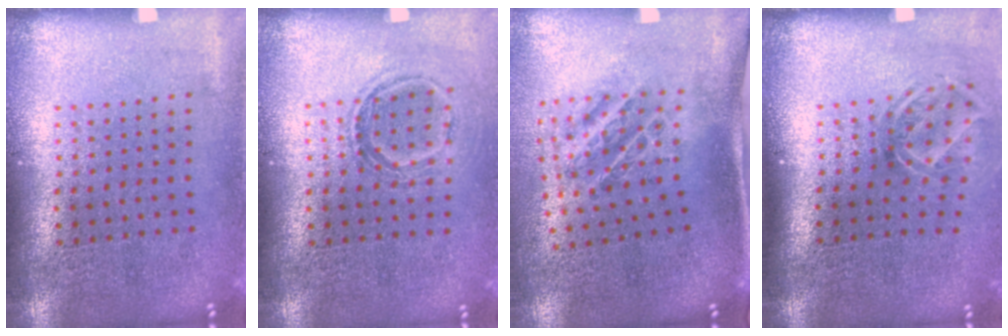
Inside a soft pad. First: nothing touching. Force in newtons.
{"total": 1.2, "press": 1.0, "slide": 0.6}
{"total": 1.3, "press": 1.1, "slide": 0.7}
{"total": 1.8, "press": 1.3, "slide": 1.3}